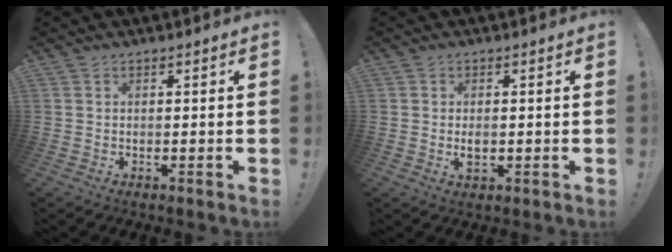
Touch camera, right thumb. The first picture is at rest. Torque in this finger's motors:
{"motor_torque": [0.64, 0.47, 0.50, -0.05, 0.00]}